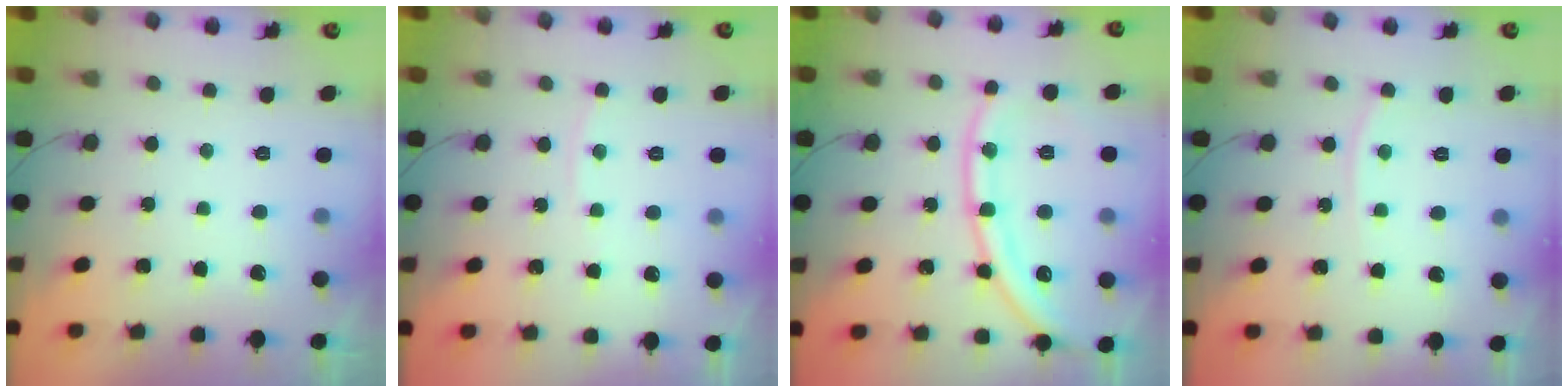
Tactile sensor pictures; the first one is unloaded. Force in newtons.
{"total": 2.7, "press": 2.7, "slide": 0.3}
{"total": 15.1, "press": 14.9, "slide": 1.8}
{"total": 4.5, "press": 4.5, "slide": 0.5}